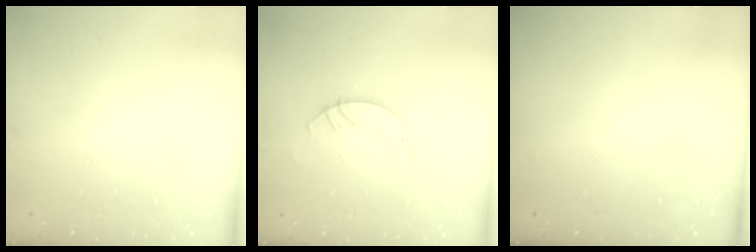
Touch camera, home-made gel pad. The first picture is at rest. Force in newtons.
{"total": 3.5, "press": 3.5, "slide": 0.3}
{"total": 0.0}